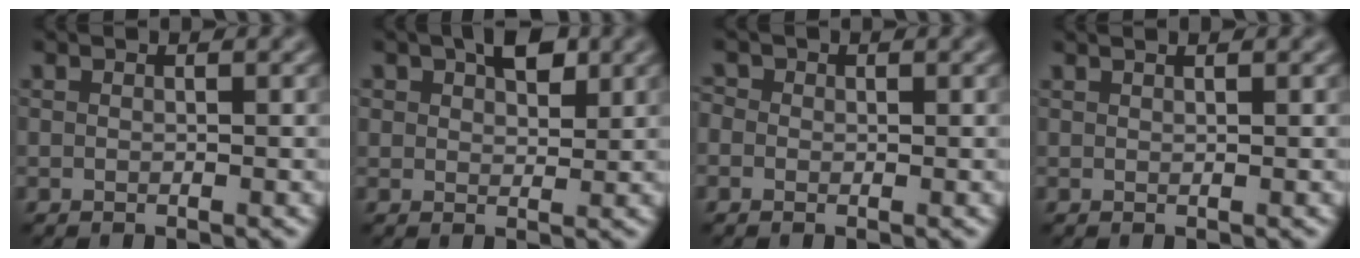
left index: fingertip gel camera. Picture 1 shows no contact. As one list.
[{"total": 3.5, "force": [1.6, 2.2, 2.2], "torque": [-0.035, 0.005, 0.025]}, {"total": 0.7, "force": [-0.2, 0.7, 0.1], "torque": [-0.001, 0.001, -0.006]}, {"total": 1.2, "force": [0.8, 0.4, 0.7], "torque": [0.003, 0.003, -0.003]}]